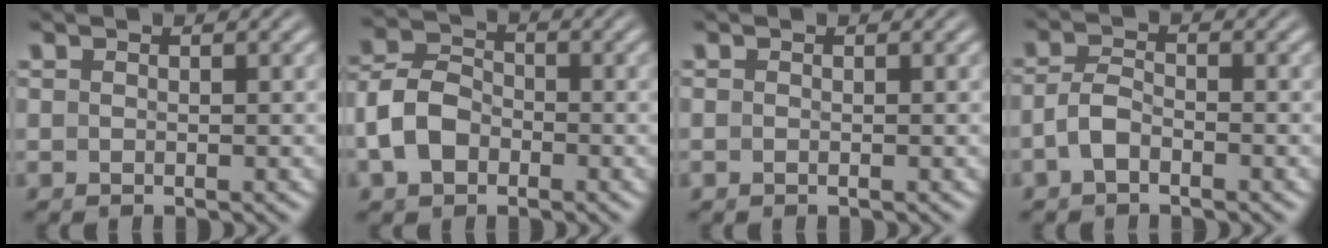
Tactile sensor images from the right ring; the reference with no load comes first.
{"total": 6.0, "force": [-1.4, 5.0, 3.0], "torque": [-0.070, -0.015, -0.019]}
{"total": 0.0}
{"total": 2.5, "force": [-1.2, 1.5, 1.5], "torque": [-0.038, -0.010, -0.015]}